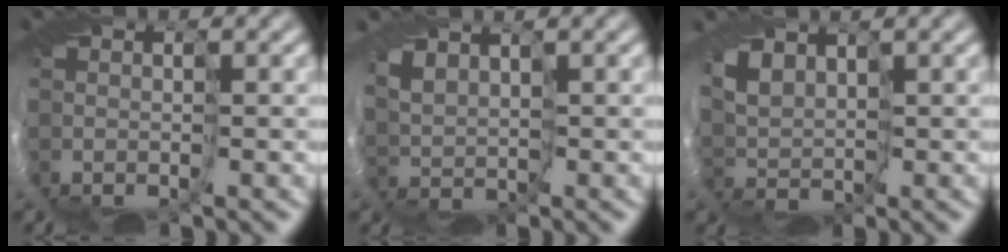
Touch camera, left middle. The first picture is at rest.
{"total": 1.8, "force": [1.6, 0.6, 0.5], "torque": [-0.023, 0.002, 0.030]}
{"total": 2.2, "force": [1.8, 1.0, 0.7], "torque": [-0.025, -0.001, 0.031]}